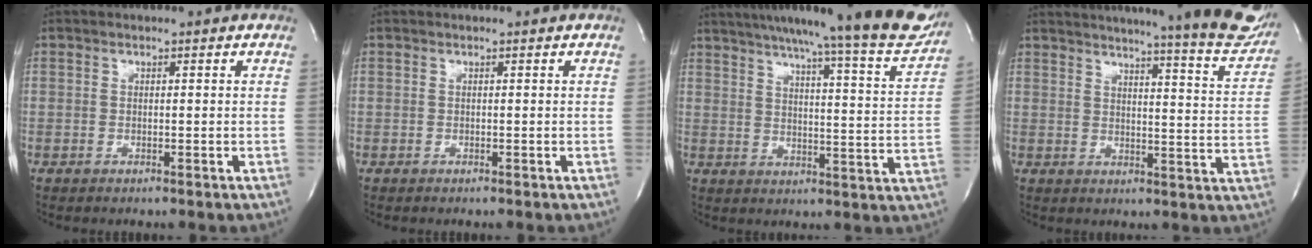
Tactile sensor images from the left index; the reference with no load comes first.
{"total": 0.0}
{"total": 23.2, "force": [20.0, 1.0, 11.6], "torque": [-0.168, -0.048, 0.248]}
{"total": 22.6, "force": [19.6, 1.7, 11.0], "torque": [-0.149, -0.062, 0.224]}